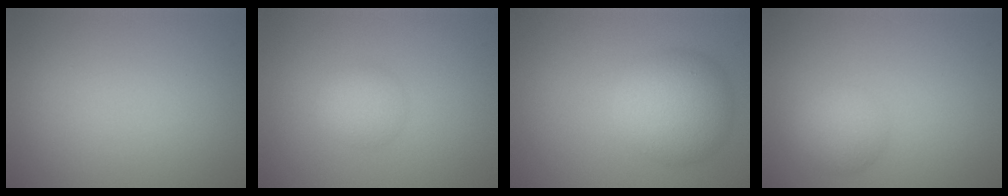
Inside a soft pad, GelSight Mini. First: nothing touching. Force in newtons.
{"total": 2.0, "press": 2.0, "slide": 0.1}
{"total": 5.9, "press": 5.9, "slide": 0.2}
{"total": 2.6, "press": 2.6, "slide": 0.1}